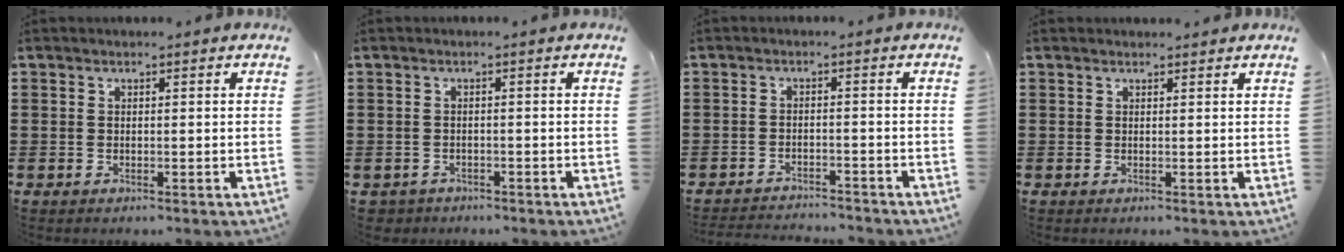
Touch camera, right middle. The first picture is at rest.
{"total": 1.2, "force": [-1.1, 0.5, -0.2], "torque": [-0.002, 0.002, -0.026]}
{"total": 2.6, "force": [-2.6, 0.1, 0.0], "torque": [-0.005, 0.001, -0.056]}
{"total": 0.6, "force": [0.6, 0.0, 0.1], "torque": [0.005, -0.003, 0.009]}